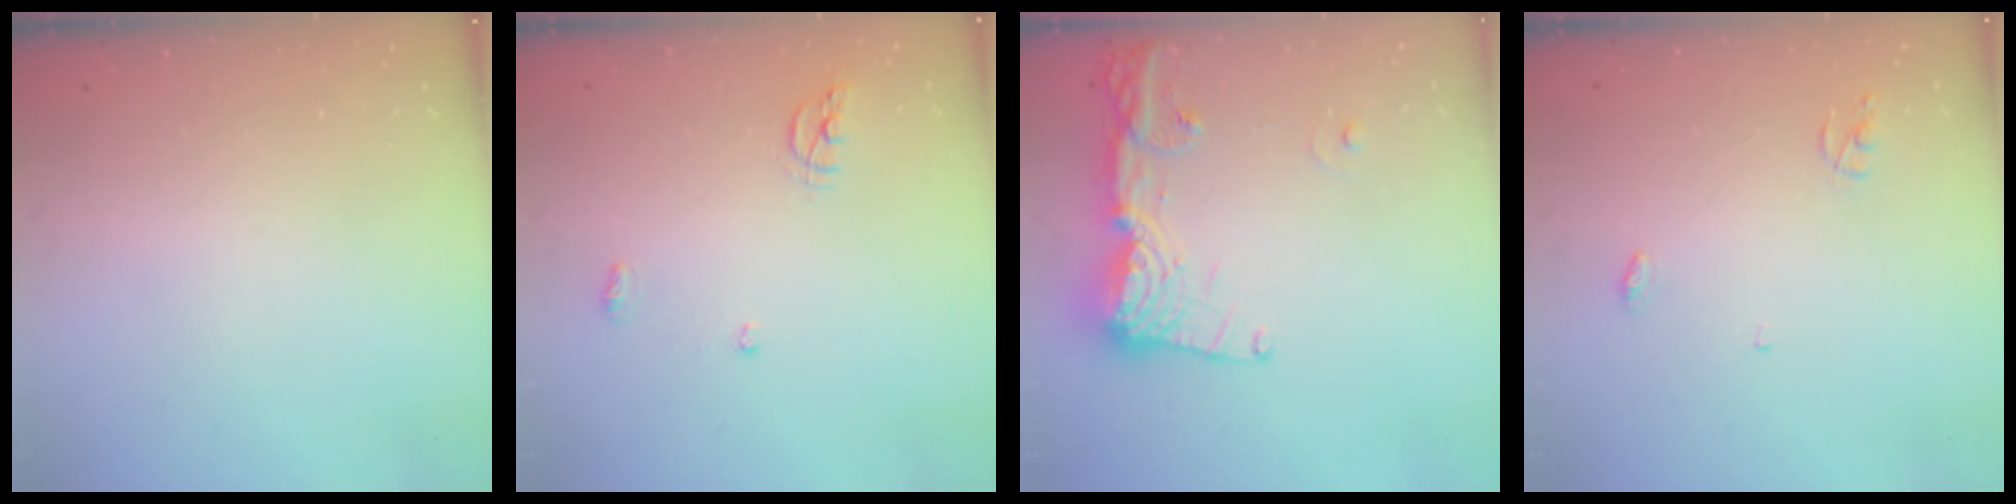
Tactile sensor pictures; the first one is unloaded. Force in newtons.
{"total": 6.5, "press": 6.5, "slide": 0.1}
{"total": 15.2, "press": 15.1, "slide": 1.5}
{"total": 3.7, "press": 3.7, "slide": 0.2}